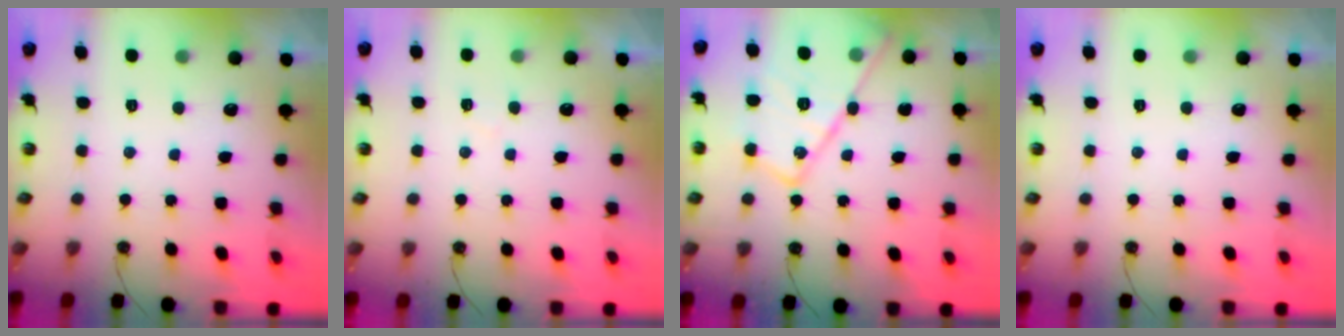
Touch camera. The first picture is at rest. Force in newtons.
{"total": 3.1, "press": 3.0, "slide": 0.5}
{"total": 19.1, "press": 19.0, "slide": 1.4}
{"total": 0.0}